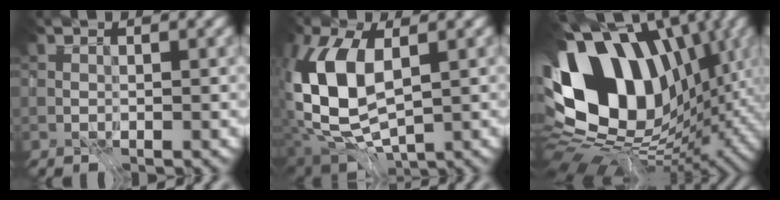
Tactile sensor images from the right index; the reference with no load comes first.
{"total": 9.5, "force": [0.4, 5.2, 7.9], "torque": [-0.179, -0.003, -0.001]}
{"total": 17.5, "force": [0.2, 12.2, 12.6], "torque": [-0.249, 0.009, 0.000]}